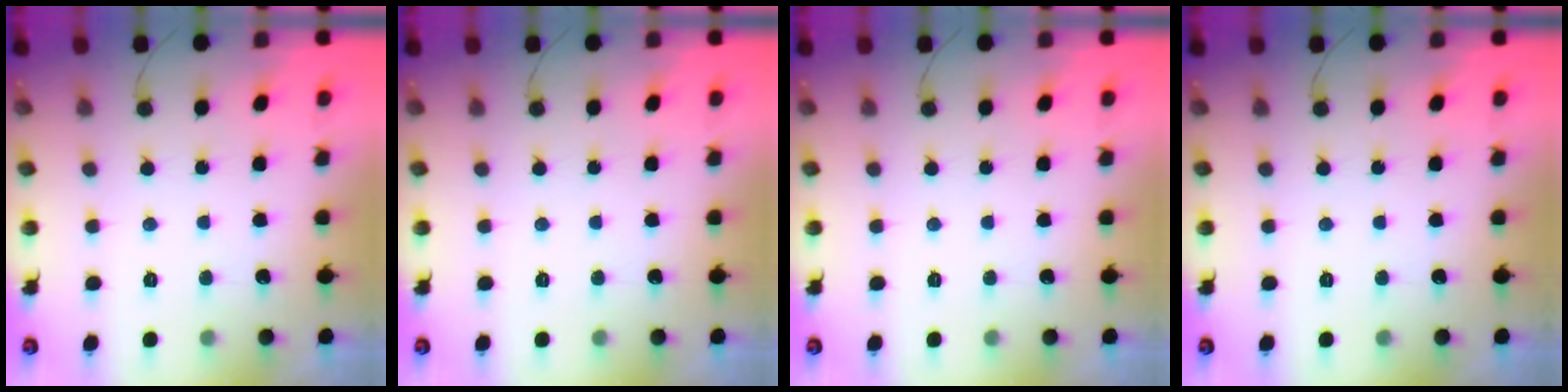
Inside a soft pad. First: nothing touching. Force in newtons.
{"total": 0.0}
{"total": 0.0}
{"total": 0.0}